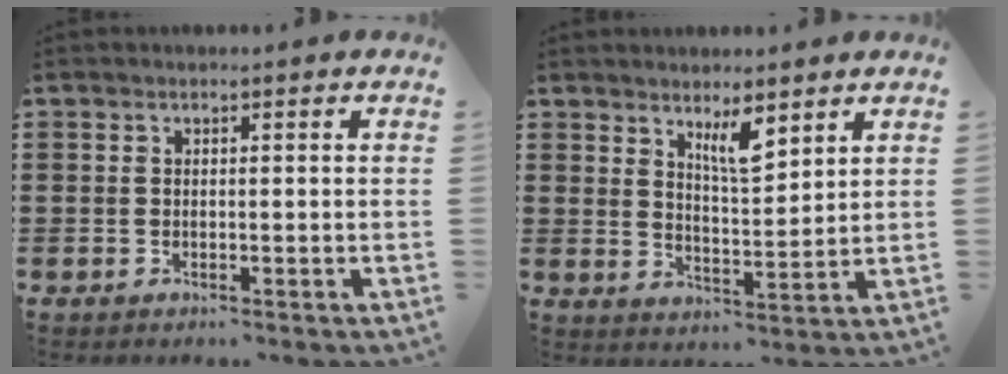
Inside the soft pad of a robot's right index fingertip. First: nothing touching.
{"total": 5.2, "force": [3.9, 1.2, 3.3], "torque": [-0.057, -0.011, 0.064]}